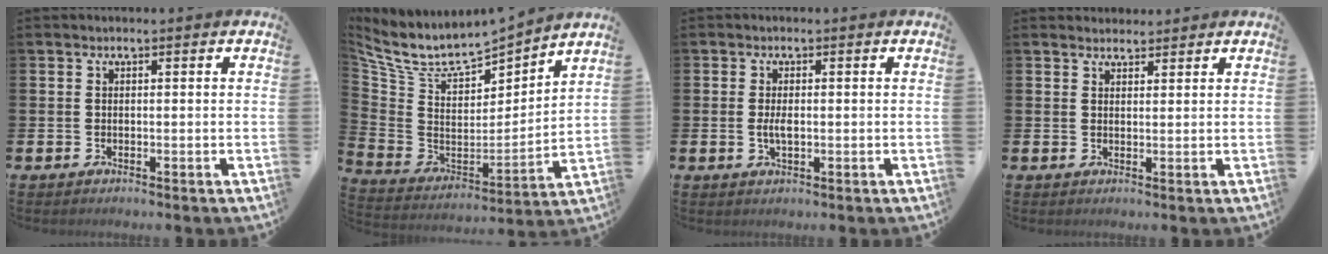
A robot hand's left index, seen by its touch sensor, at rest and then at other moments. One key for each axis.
{"total": 8.3, "fx": 7.4, "fy": 2.1, "fz": 3.0, "tx": -0.094, "ty": -0.060, "tz": 0.126}
{"total": 2.0, "fx": 0.1, "fy": 0.8, "fz": 1.9, "tx": -0.028, "ty": -0.002, "tz": 0.000}
{"total": 2.5, "fx": 2.4, "fy": 0.6, "fz": -0.1, "tx": 0.015, "ty": -0.013, "tz": 0.042}